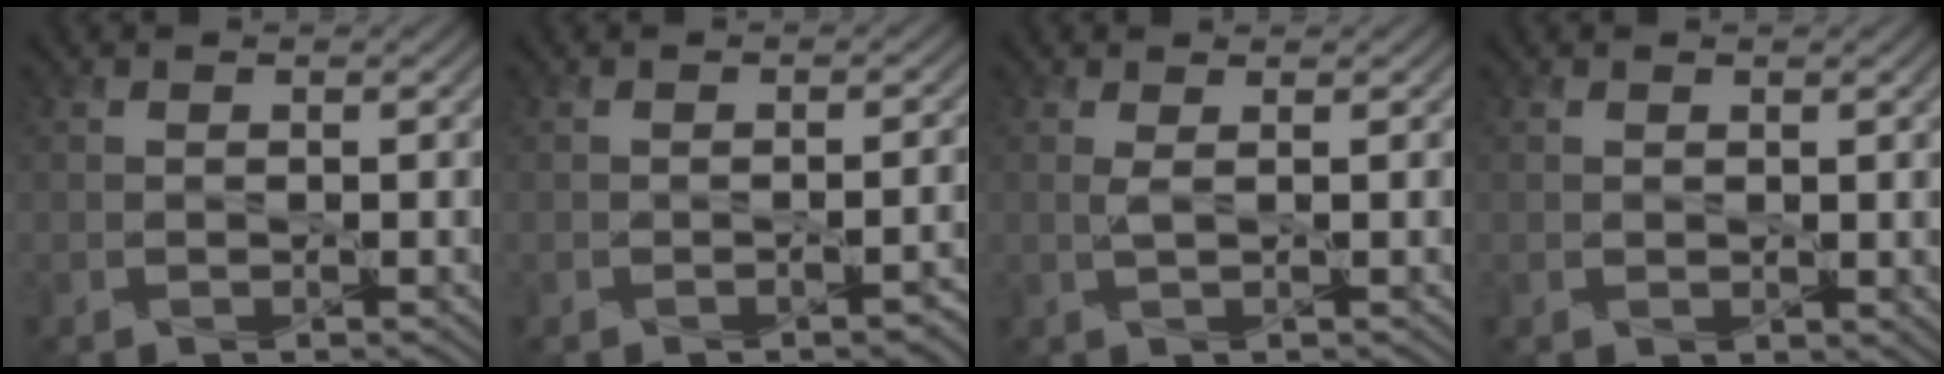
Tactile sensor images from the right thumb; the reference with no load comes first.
{"total": 2.3, "force": [-1.2, 0.8, 1.8], "torque": [-0.023, -0.001, -0.014]}
{"total": 1.0, "force": [0.3, 0.0, 1.0], "torque": [-0.026, 0.003, 0.004]}
{"total": 0.8, "force": [0.4, 0.6, 0.4], "torque": [-0.007, -0.006, 0.012]}